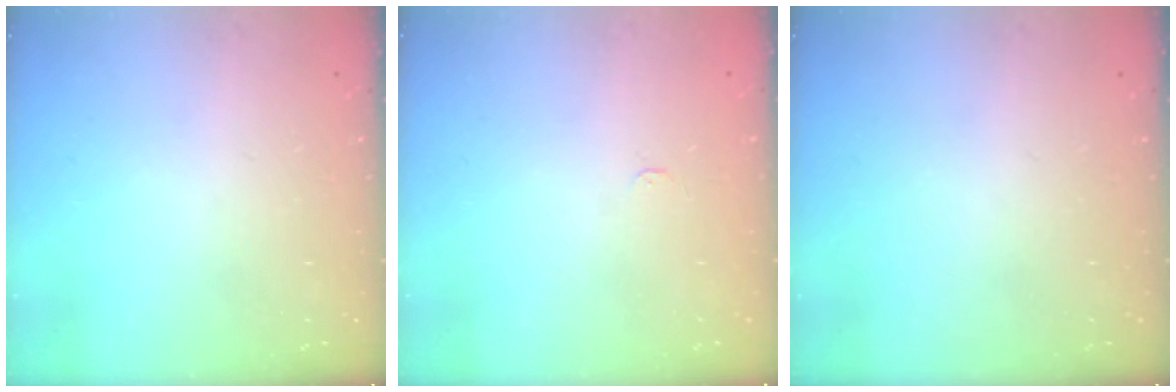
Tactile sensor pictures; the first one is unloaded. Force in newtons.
{"total": 2.4, "press": 2.4, "slide": 0.3}
{"total": 0.0}